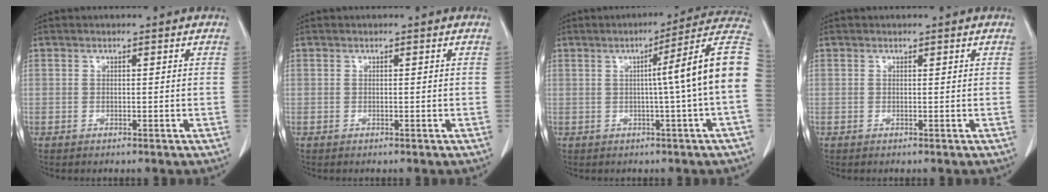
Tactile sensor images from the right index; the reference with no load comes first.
{"total": 0.0}
{"total": 12.8, "force": [0.3, -2.0, 12.6], "torque": [-0.156, 0.022, -0.005]}
{"total": 0.0}